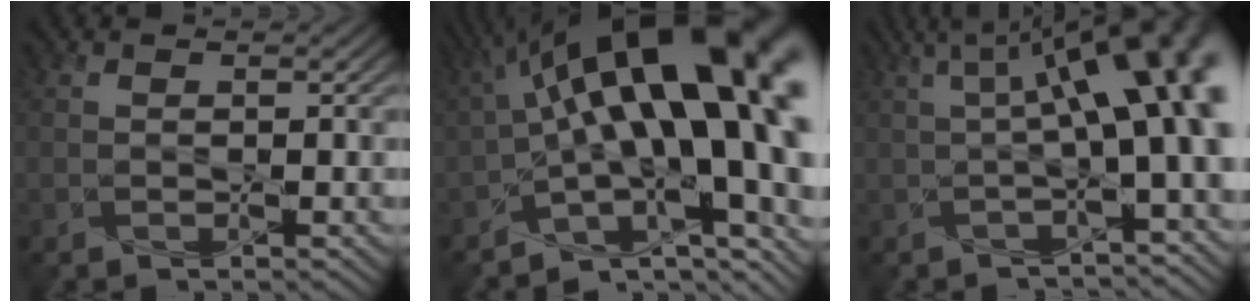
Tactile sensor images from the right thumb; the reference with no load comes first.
{"total": 19.6, "force": [0.4, 8.1, 17.8], "torque": [-0.234, 0.002, 0.010]}
{"total": 11.6, "force": [1.4, 2.9, 11.1], "torque": [-0.165, 0.015, 0.018]}